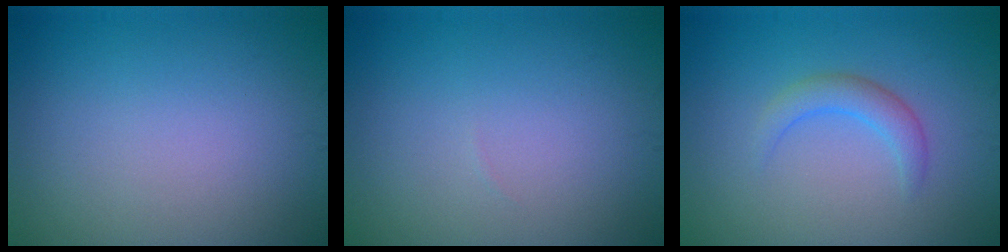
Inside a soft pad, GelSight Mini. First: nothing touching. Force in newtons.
{"total": 0.0}
{"total": 2.1, "press": 2.1, "slide": 0.2}